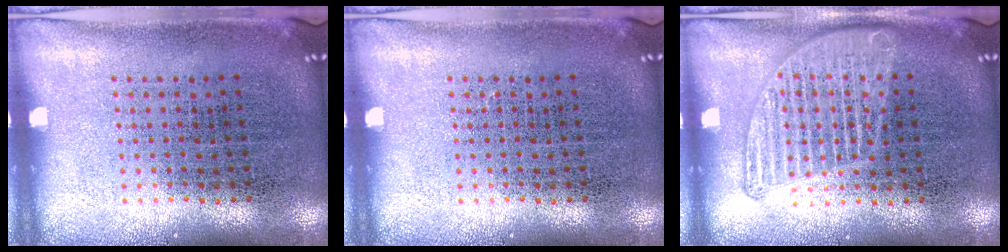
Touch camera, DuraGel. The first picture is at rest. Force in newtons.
{"total": 0.0}
{"total": 1.3, "press": 1.3, "slide": 0.2}